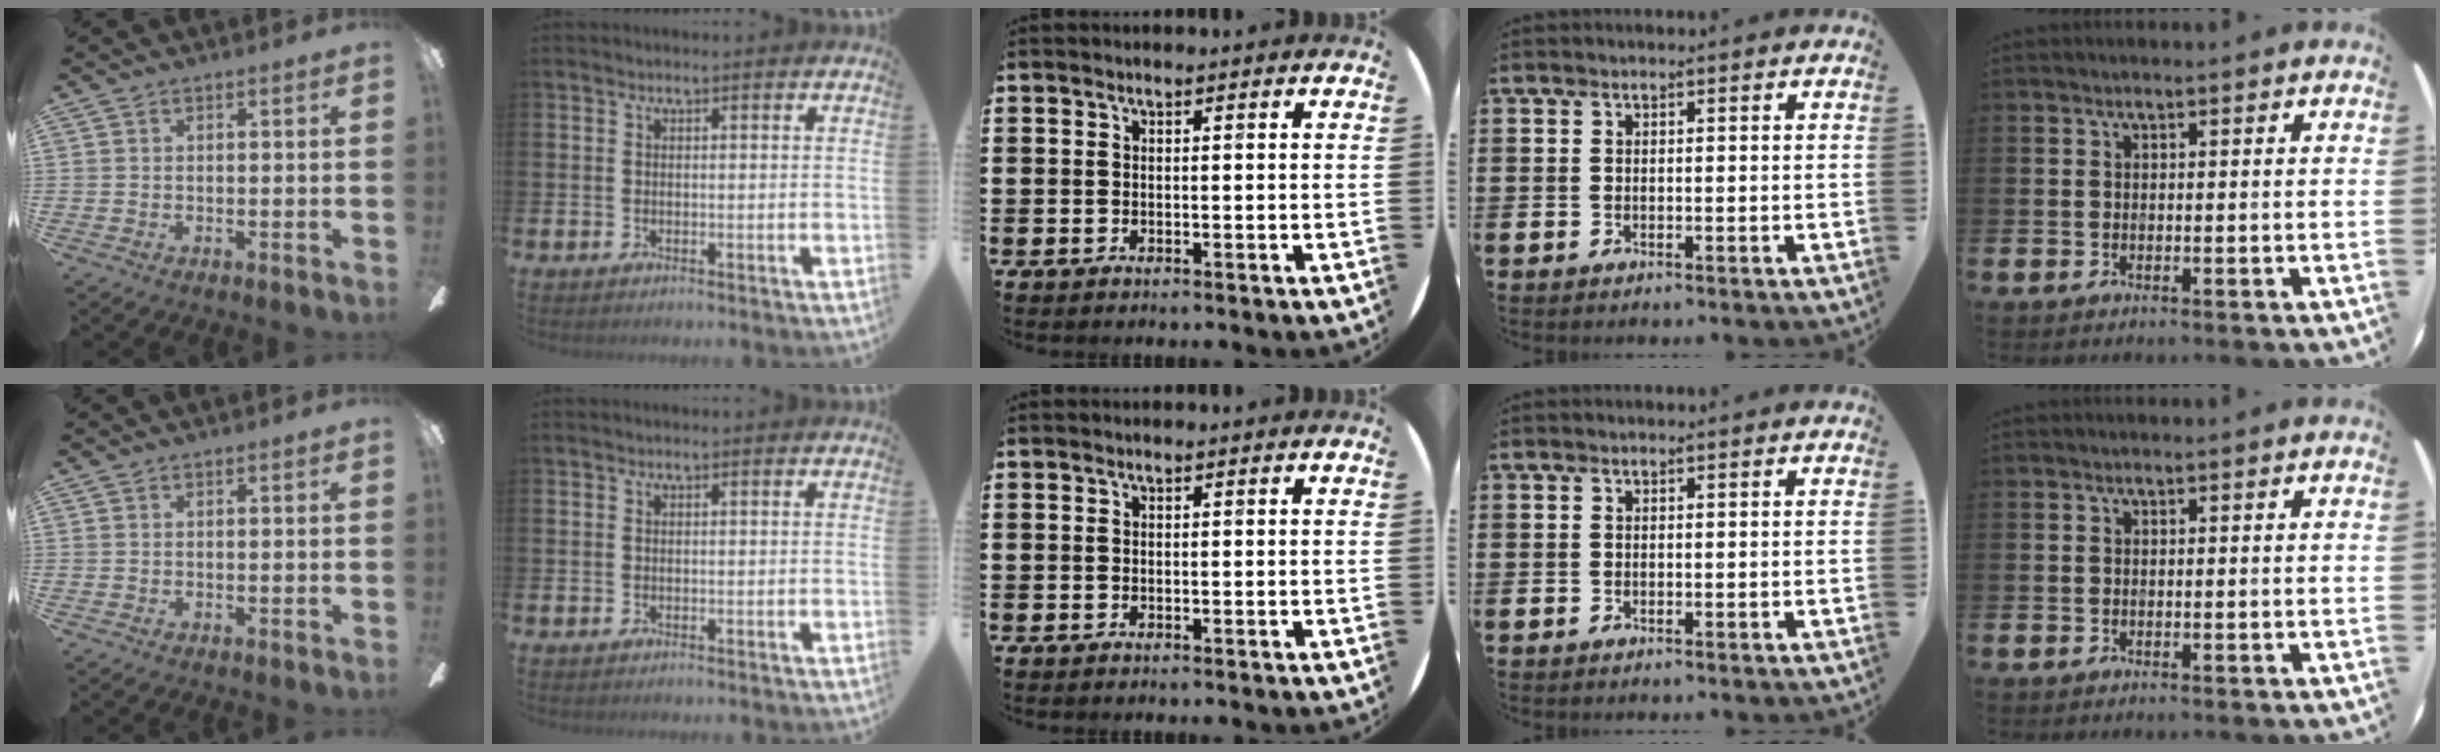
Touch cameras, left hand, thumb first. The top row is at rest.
{}